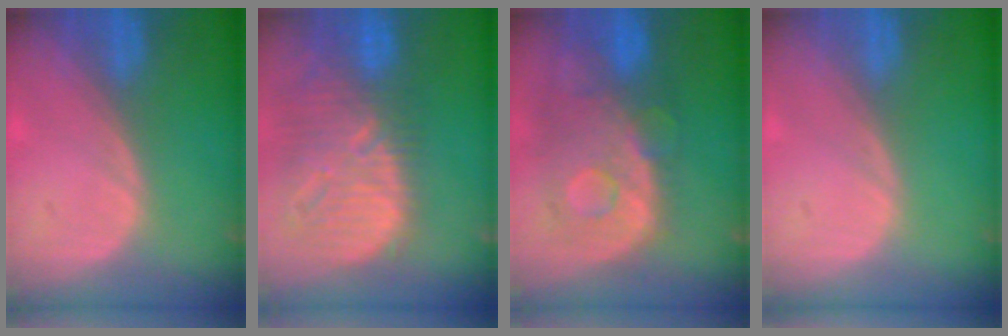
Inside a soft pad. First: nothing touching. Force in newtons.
{"total": 13.3, "press": 11.5, "slide": 6.7}
{"total": 11.2, "press": 9.7, "slide": 5.5}
{"total": 0.0}